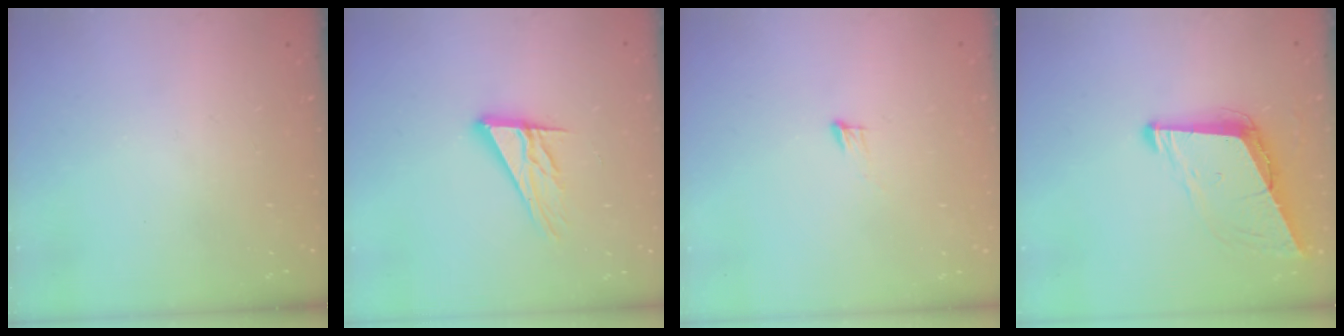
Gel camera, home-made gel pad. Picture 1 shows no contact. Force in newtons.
{"total": 12.4, "press": 12.2, "slide": 2.2}
{"total": 4.3, "press": 4.1, "slide": 1.0}
{"total": 9.1, "press": 8.4, "slide": 3.5}